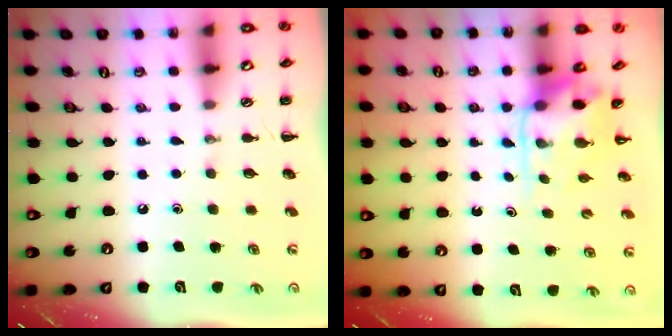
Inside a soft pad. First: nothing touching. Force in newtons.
{"total": 3.8, "press": 3.7, "slide": 0.7}